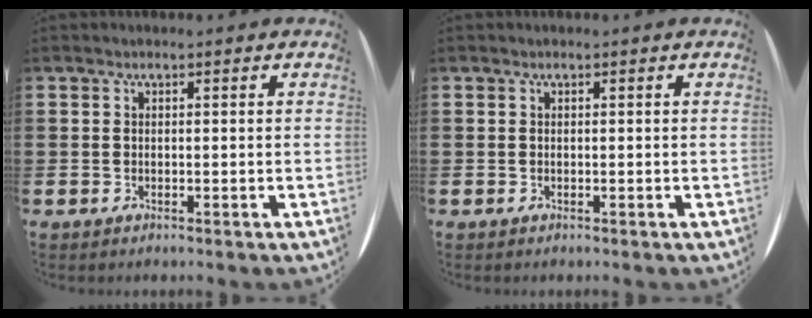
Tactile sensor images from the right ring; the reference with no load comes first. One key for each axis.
{"total": 0.0}